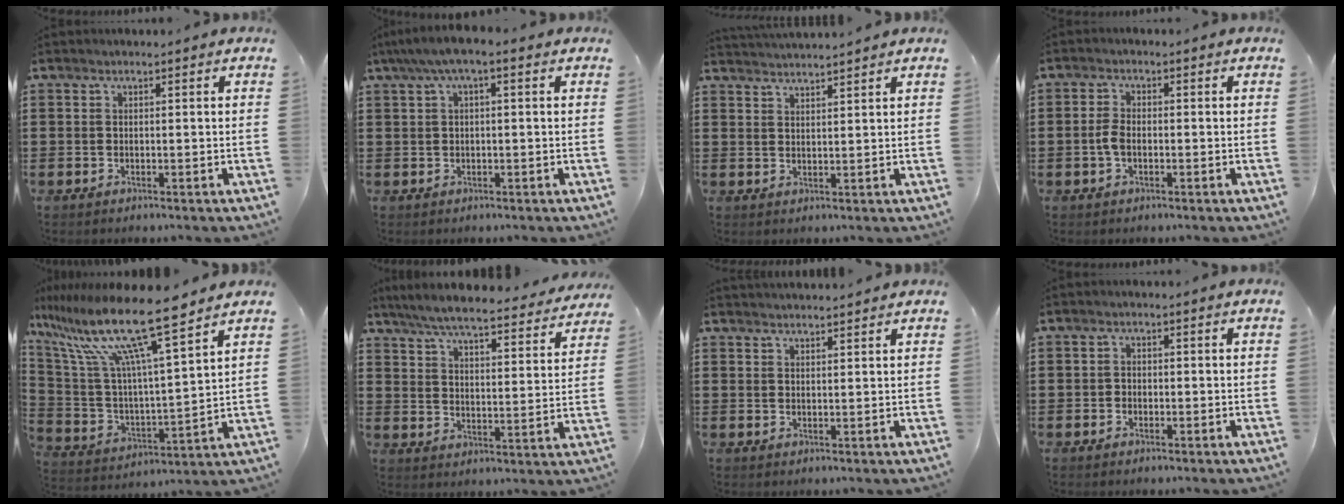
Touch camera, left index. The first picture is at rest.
{"total": 2.7, "force": [-0.3, 0.6, 2.7], "torque": [-0.053, 0.001, -0.011]}
{"total": 2.2, "force": [2.1, -0.4, -0.1], "torque": [-0.005, -0.007, 0.041]}
{"total": 2.9, "force": [-0.6, 1.4, 2.4], "torque": [-0.069, -0.005, -0.019]}
{"total": 14.5, "force": [11.0, 0.5, 9.5], "torque": [-0.225, -0.074, 0.181]}
{"total": 6.6, "force": [6.2, 0.0, 2.4], "torque": [-0.075, -0.042, 0.105]}
{"total": 1.7, "force": [1.7, -0.1, 0.1], "torque": [-0.005, 0.000, 0.033]}
{"total": 1.0, "force": [-0.6, 0.7, 0.3], "torque": [-0.009, 0.001, -0.014]}